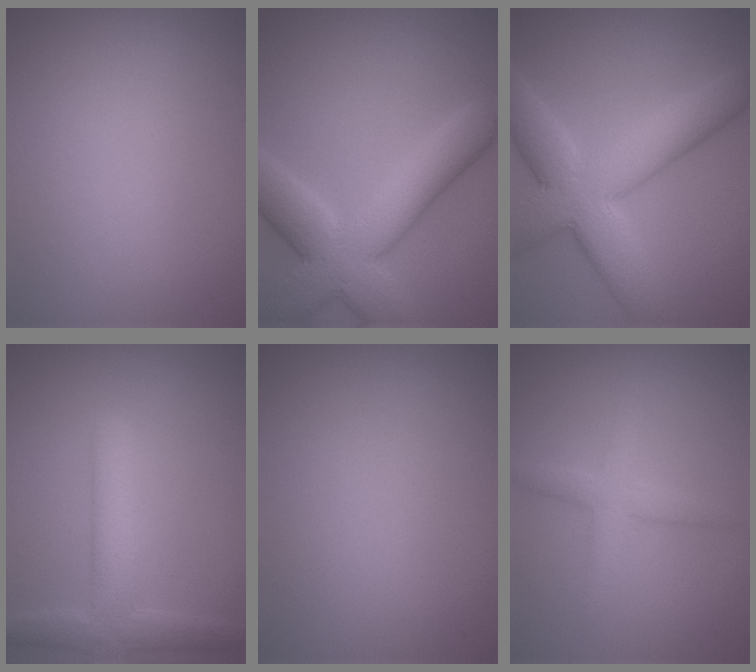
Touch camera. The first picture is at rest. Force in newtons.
{"total": 9.0, "press": 9.0, "slide": 0.4}
{"total": 9.5, "press": 9.5, "slide": 0.7}
{"total": 4.5, "press": 4.5, "slide": 0.5}
{"total": 0.0}
{"total": 2.7, "press": 2.7, "slide": 0.1}